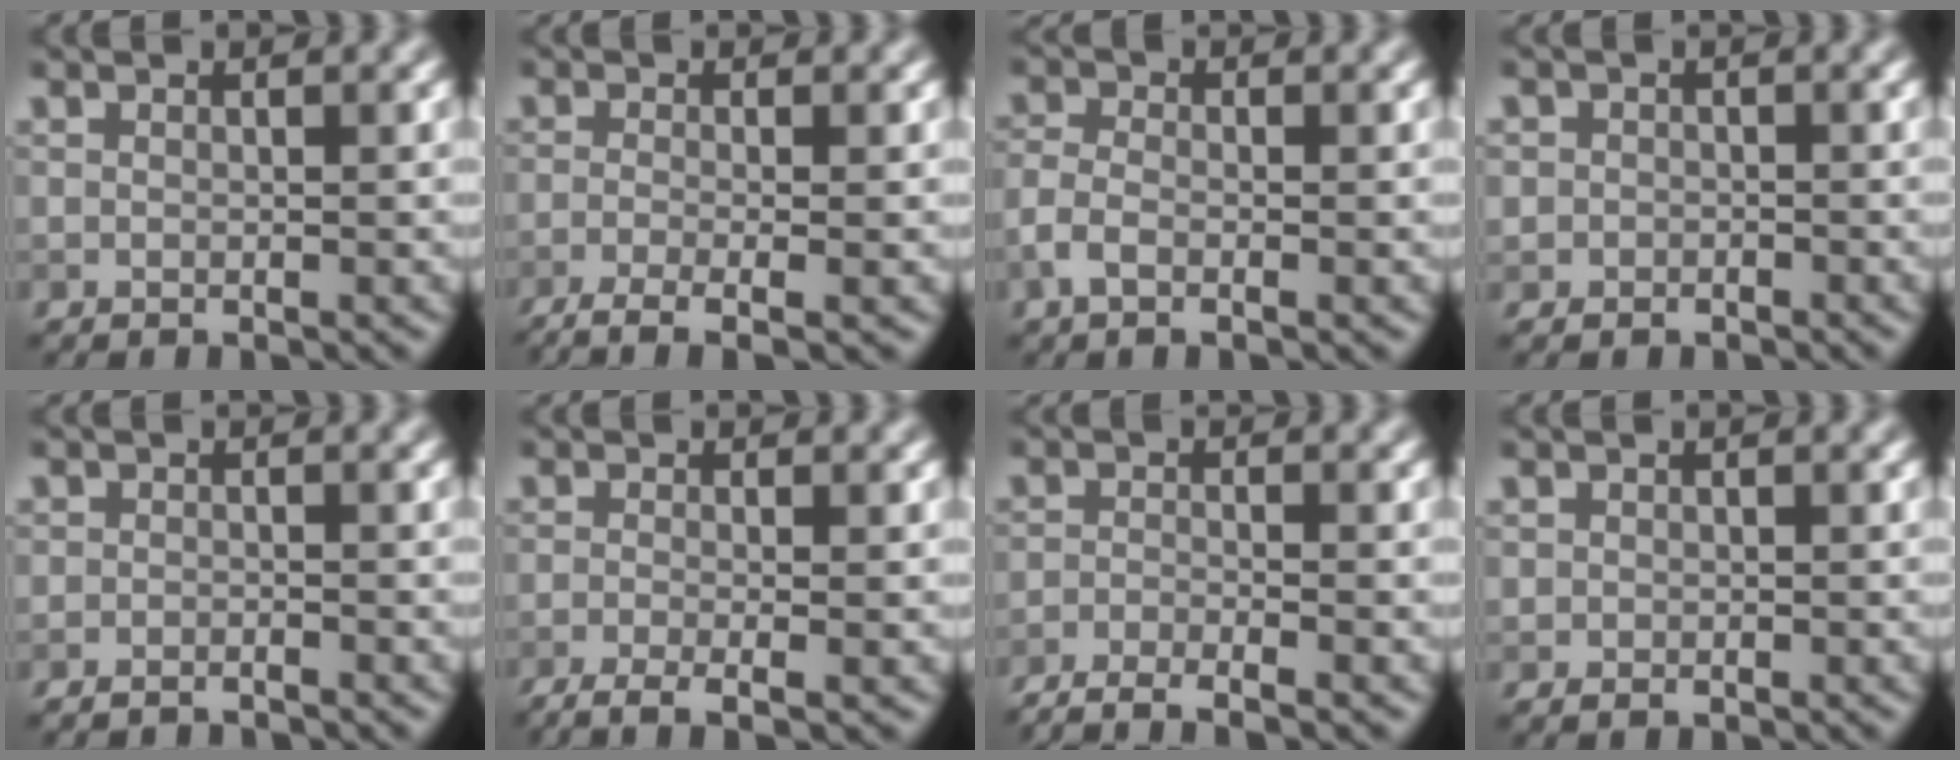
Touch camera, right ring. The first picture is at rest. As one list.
[{"total": 4.3, "force": [-2.2, 1.3, 3.4], "torque": [-0.056, -0.010, -0.046]}, {"total": 2.3, "force": [-1.1, 1.1, 1.7], "torque": [-0.042, 0.000, -0.032]}, {"total": 1.3, "force": [-0.4, 1.2, -0.2], "torque": [0.020, 0.001, -0.012]}, {"total": 1.7, "force": [-1.6, 0.6, 0.2], "torque": [0.004, 0.000, -0.026]}, {"total": 3.8, "force": [-1.9, 1.2, 3.0], "torque": [-0.047, -0.011, -0.034]}, {"total": 4.6, "force": [-3.7, 0.8, 2.5], "torque": [-0.046, -0.014, -0.074]}, {"total": 0.8, "force": [0.0, 0.8, 0.2], "torque": [0.003, -0.003, -0.002]}]